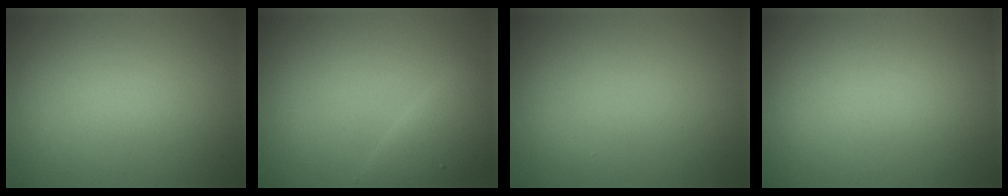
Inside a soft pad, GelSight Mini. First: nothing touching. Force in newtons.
{"total": 2.6, "press": 2.6, "slide": 0.2}
{"total": 0.0}
{"total": 0.0}